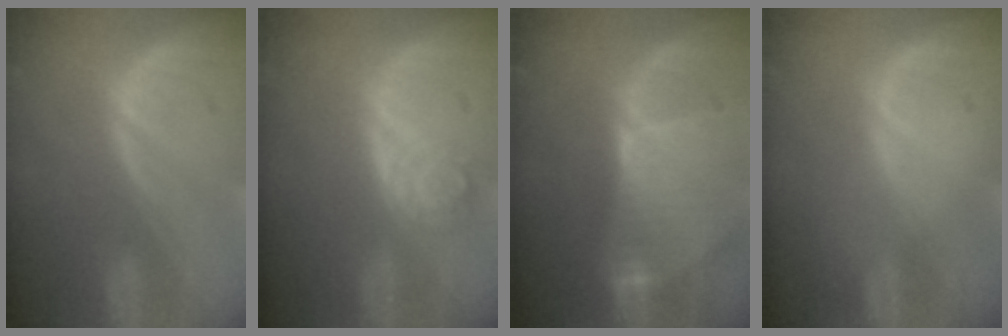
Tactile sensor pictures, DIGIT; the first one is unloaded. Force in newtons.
{"total": 4.0, "press": 4.0, "slide": 0.5}
{"total": 9.5, "press": 8.4, "slide": 4.5}
{"total": 0.0}